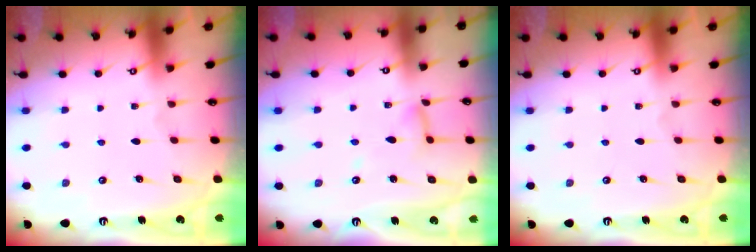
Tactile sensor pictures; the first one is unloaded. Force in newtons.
{"total": 7.1, "press": 7.1, "slide": 0.6}
{"total": 0.0}